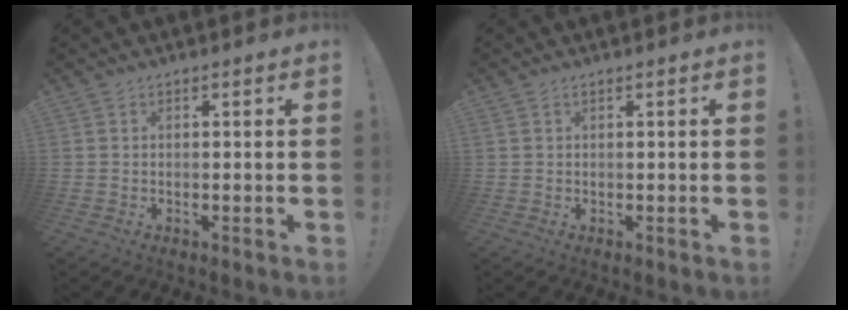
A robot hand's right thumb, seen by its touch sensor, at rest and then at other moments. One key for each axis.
{"total": 0.5, "fx": 0.4, "fy": 0.3, "fz": 0.1, "tx": -0.007, "ty": 0.003, "tz": 0.008}